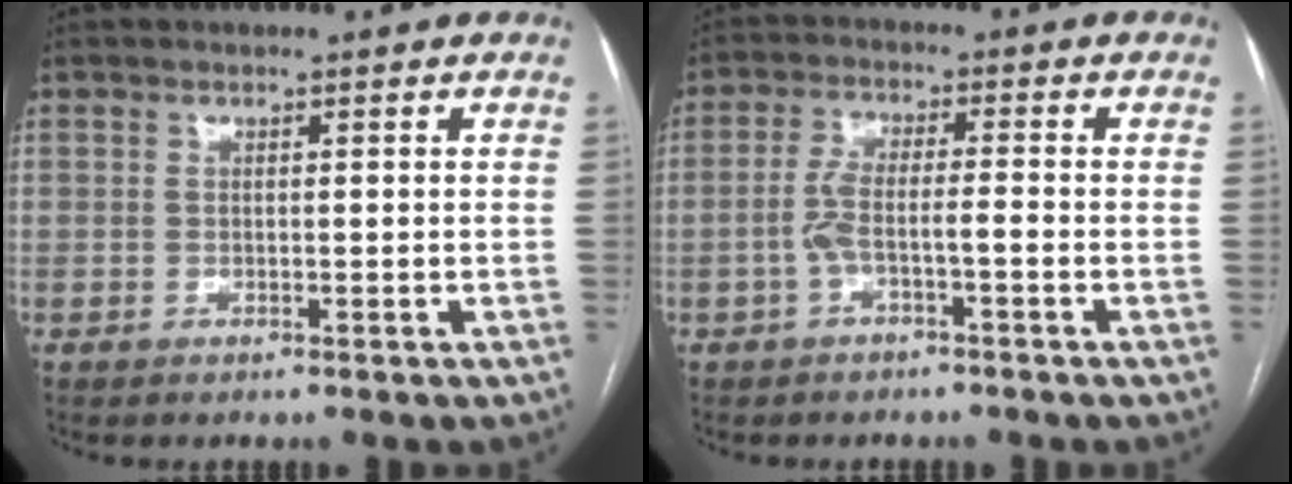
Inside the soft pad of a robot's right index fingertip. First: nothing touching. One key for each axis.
{"total": 4.5, "fx": -1.7, "fy": 0.7, "fz": 4.1, "tx": -0.085, "ty": 0.020, "tz": -0.029}